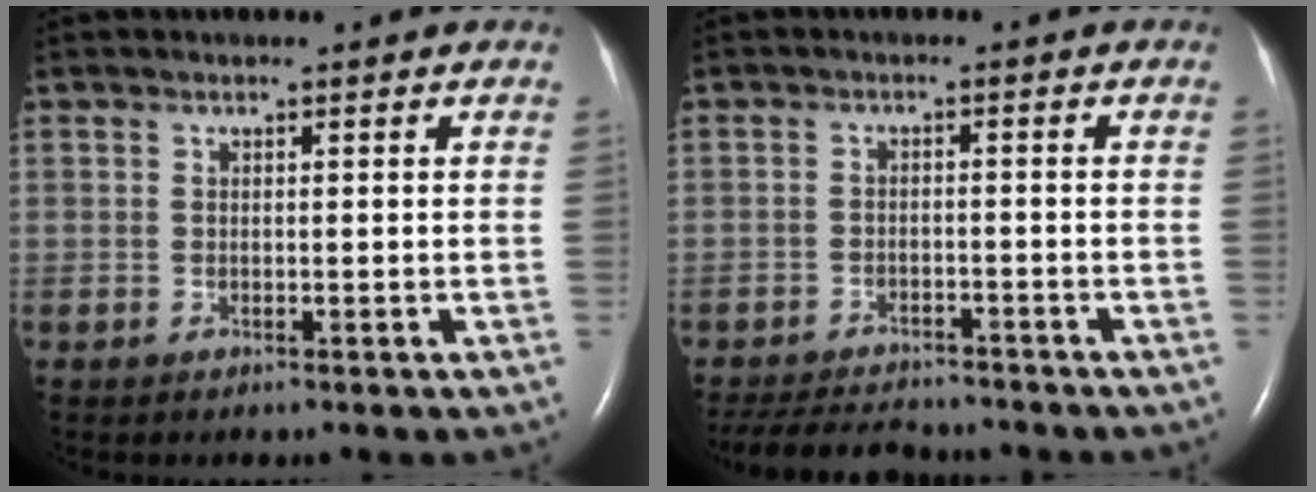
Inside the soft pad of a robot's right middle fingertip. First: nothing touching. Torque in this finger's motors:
{"motor_torque": [0.56, -0.66, 0.03, 0.01]}